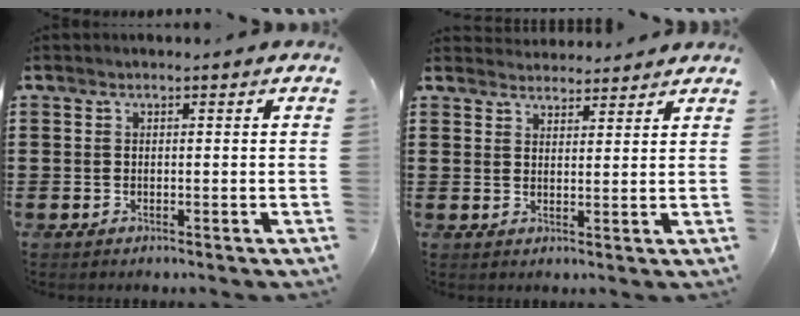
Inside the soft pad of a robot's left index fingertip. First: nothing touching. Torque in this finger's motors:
{"motor_torque": [-0.06, -0.09, 0.19, 0.01]}